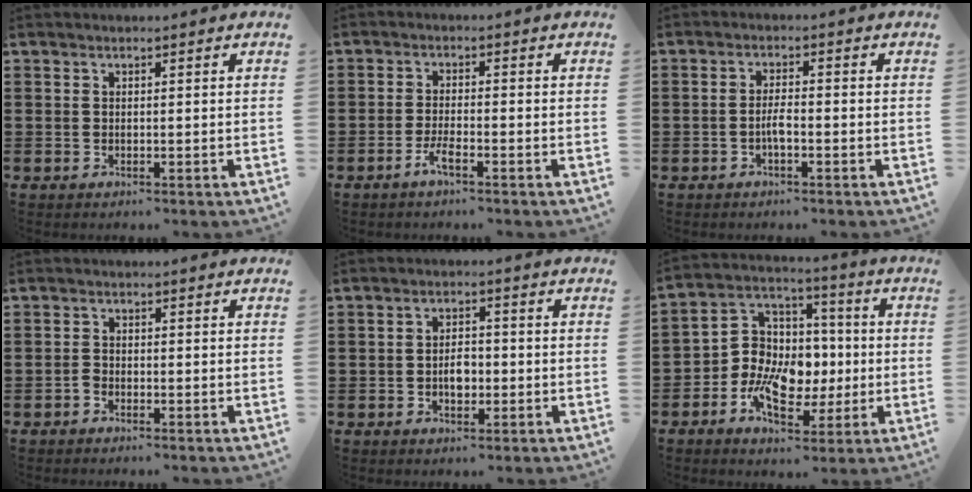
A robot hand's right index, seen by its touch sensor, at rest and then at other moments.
{"total": 2.6, "force": [-1.6, 0.3, 2.0], "torque": [-0.048, -0.004, -0.033]}
{"total": 2.7, "force": [-1.0, 0.6, 2.4], "torque": [-0.060, -0.001, -0.024]}
{"total": 1.1, "force": [-0.9, 0.5, 0.4], "torque": [-0.011, -0.002, -0.017]}
{"total": 3.3, "force": [-0.8, 1.8, 2.7], "torque": [-0.044, 0.000, -0.016]}
{"total": 11.2, "force": [-2.6, 8.4, 6.9], "torque": [-0.156, 0.014, -0.046]}